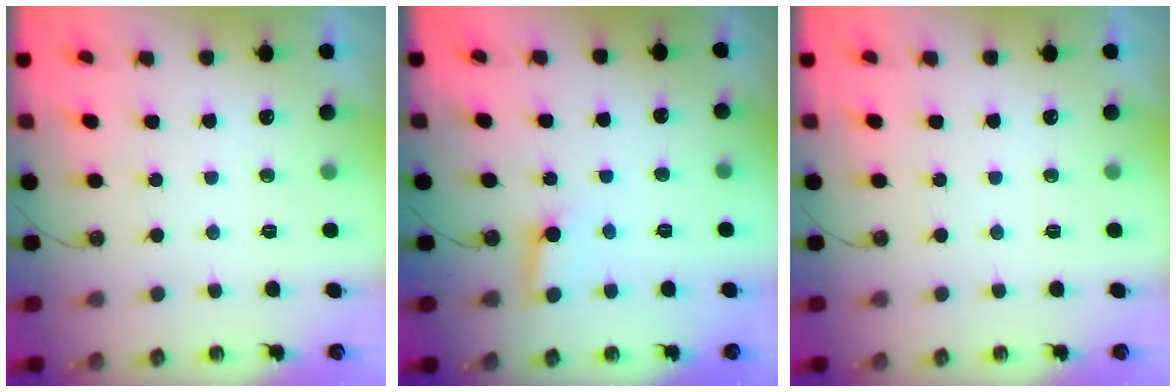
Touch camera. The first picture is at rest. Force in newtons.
{"total": 3.0, "press": 3.0, "slide": 0.4}
{"total": 0.0}